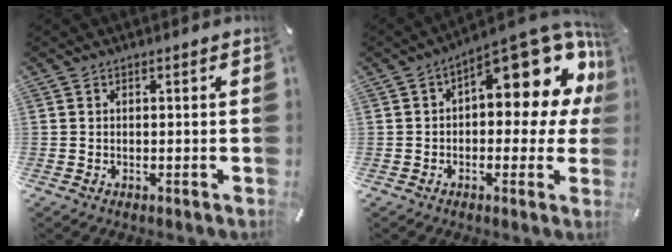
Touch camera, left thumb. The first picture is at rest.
{"total": 16.1, "force": [7.8, 7.2, 12.1], "torque": [-0.152, -0.066, 0.128]}